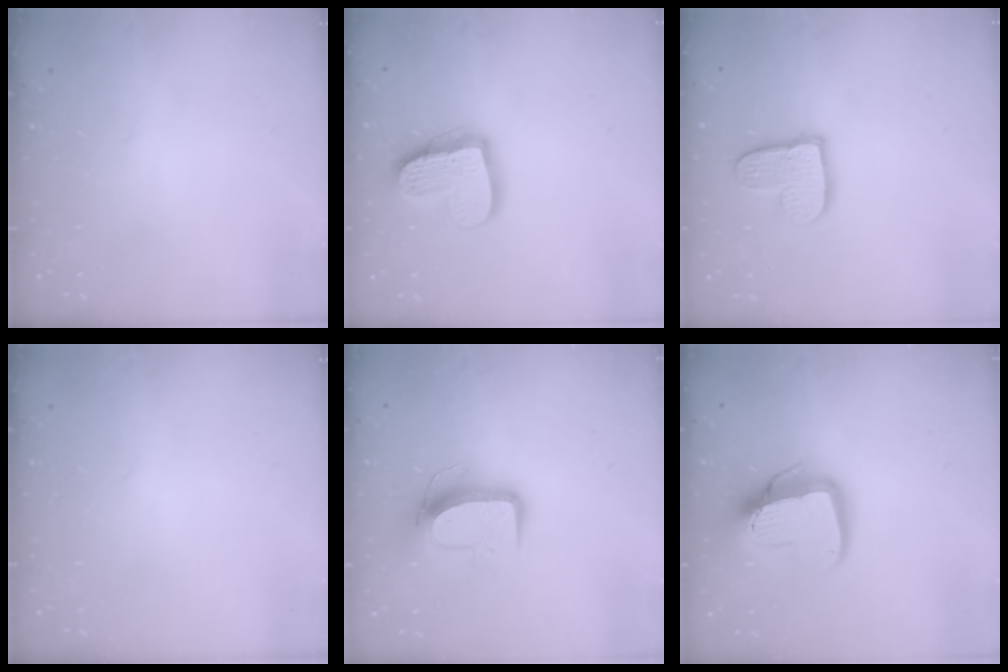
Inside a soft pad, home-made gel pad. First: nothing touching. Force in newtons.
{"total": 16.9, "press": 16.8, "slide": 1.6}
{"total": 12.1, "press": 12.0, "slide": 0.9}
{"total": 0.0}
{"total": 10.8, "press": 10.8, "slide": 1.0}
{"total": 14.0, "press": 13.9, "slide": 1.7}